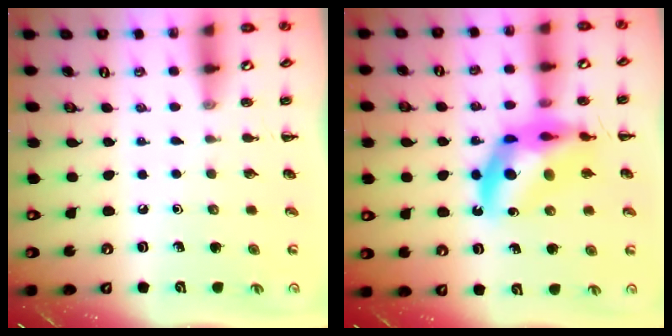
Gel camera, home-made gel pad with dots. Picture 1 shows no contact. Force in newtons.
{"total": 14.4, "press": 13.8, "slide": 4.1}